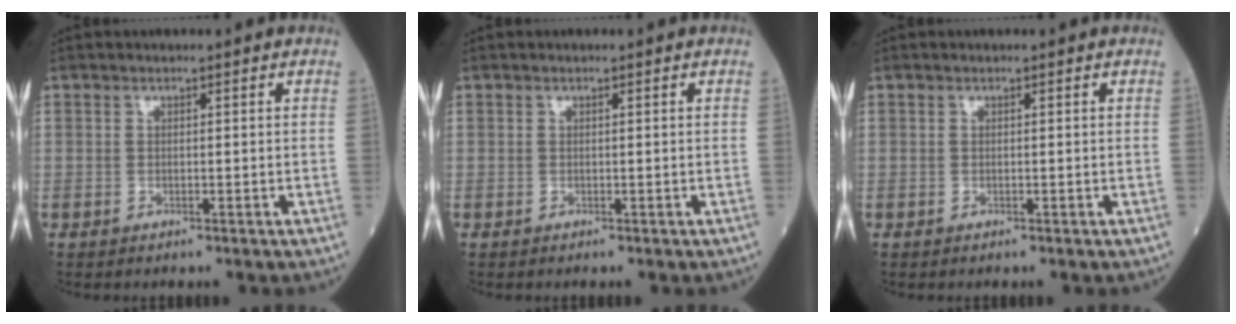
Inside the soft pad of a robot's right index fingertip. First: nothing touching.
{"total": 0.0}
{"total": 0.0}